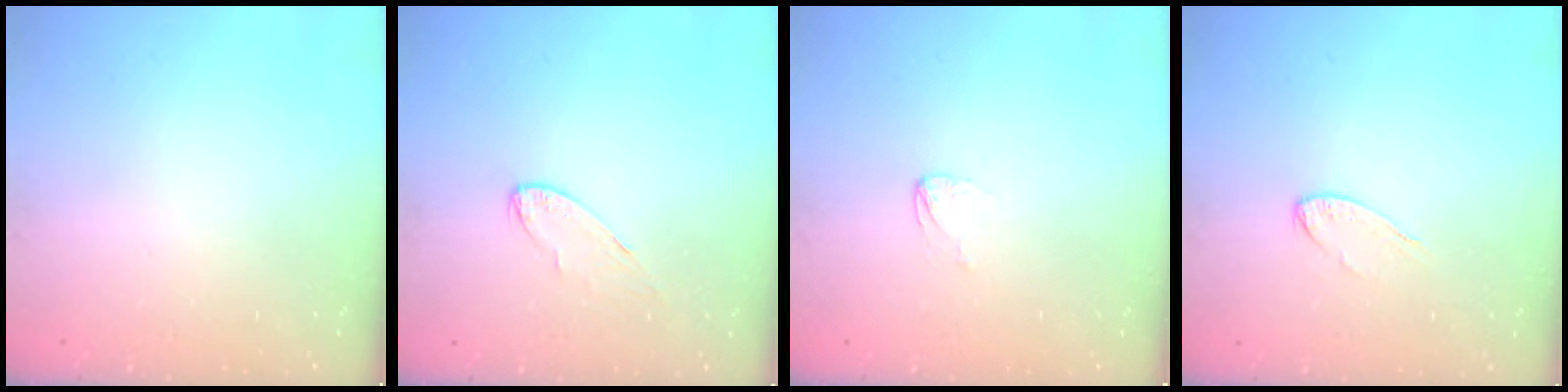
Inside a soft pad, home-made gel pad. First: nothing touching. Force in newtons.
{"total": 4.1, "press": 4.0, "slide": 0.5}
{"total": 3.0, "press": 3.0, "slide": 0.1}
{"total": 6.1, "press": 6.1, "slide": 0.4}